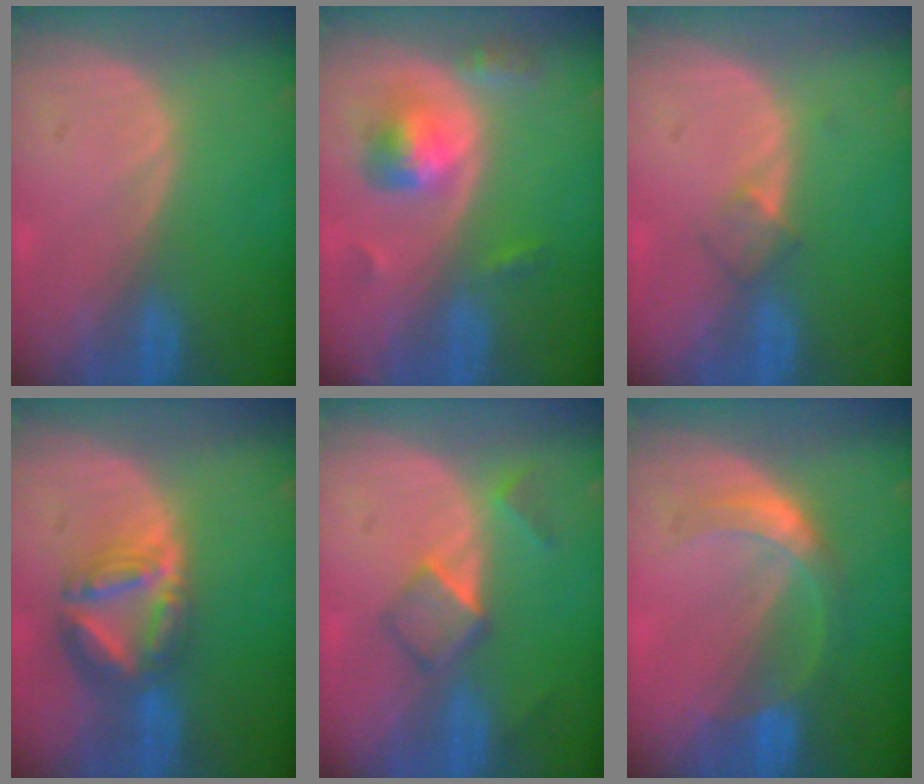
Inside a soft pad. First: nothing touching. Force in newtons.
{"total": 5.7, "press": 5.2, "slide": 2.4}
{"total": 2.3, "press": 2.0, "slide": 1.1}
{"total": 8.2, "press": 7.0, "slide": 4.2}
{"total": 5.3, "press": 4.7, "slide": 2.5}
{"total": 5.4, "press": 5.0, "slide": 2.2}